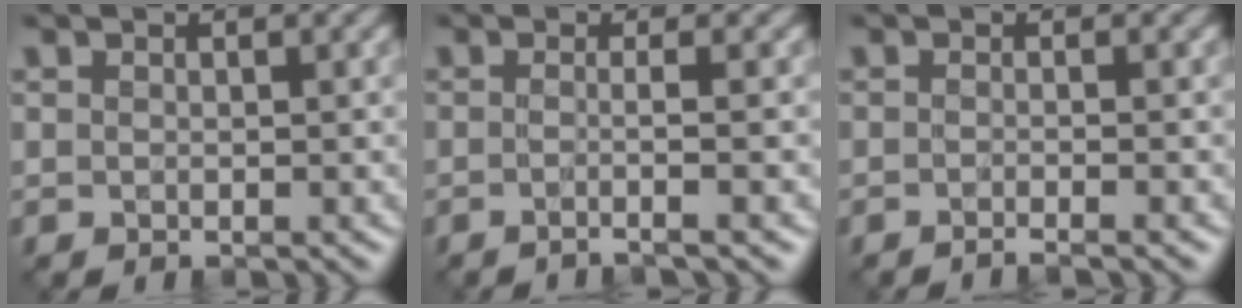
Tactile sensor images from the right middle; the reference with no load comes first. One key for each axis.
{"total": 2.8, "fx": -0.8, "fy": 0.7, "fz": 2.6, "tx": -0.021, "ty": -0.011, "tz": -0.028}
{"total": 2.0, "fx": -1.2, "fy": 0.5, "fz": 1.5, "tx": -0.006, "ty": -0.006, "tz": -0.030}